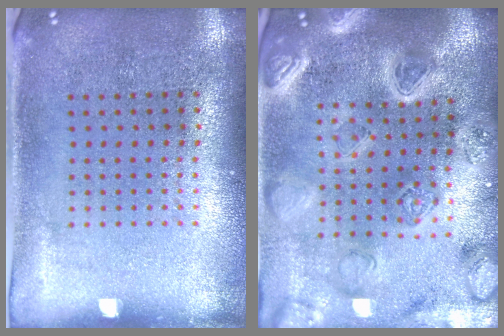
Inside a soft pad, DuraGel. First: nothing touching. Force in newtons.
{"total": 4.3, "press": 3.8, "slide": 2.0}